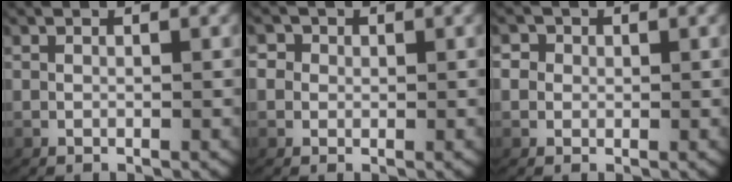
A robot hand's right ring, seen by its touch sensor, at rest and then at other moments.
{"total": 2.8, "force": [0.5, 2.6, 0.9], "torque": [-0.029, 0.000, 0.003]}
{"total": 2.7, "force": [0.5, 2.5, 0.8], "torque": [-0.029, -0.002, 0.004]}